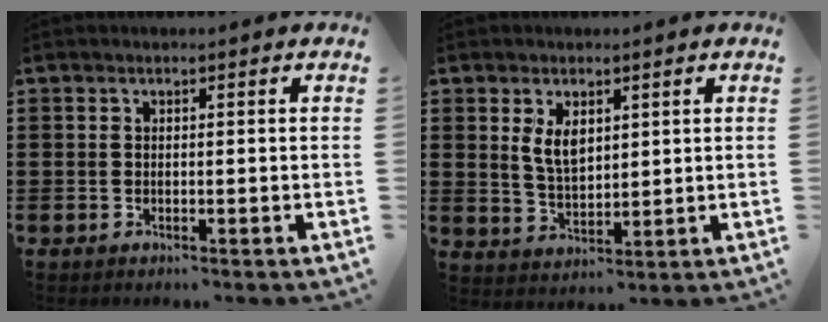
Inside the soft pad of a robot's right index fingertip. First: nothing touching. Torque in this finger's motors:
{"motor_torque": [0.85, 0.70, 0.18, 0.13]}